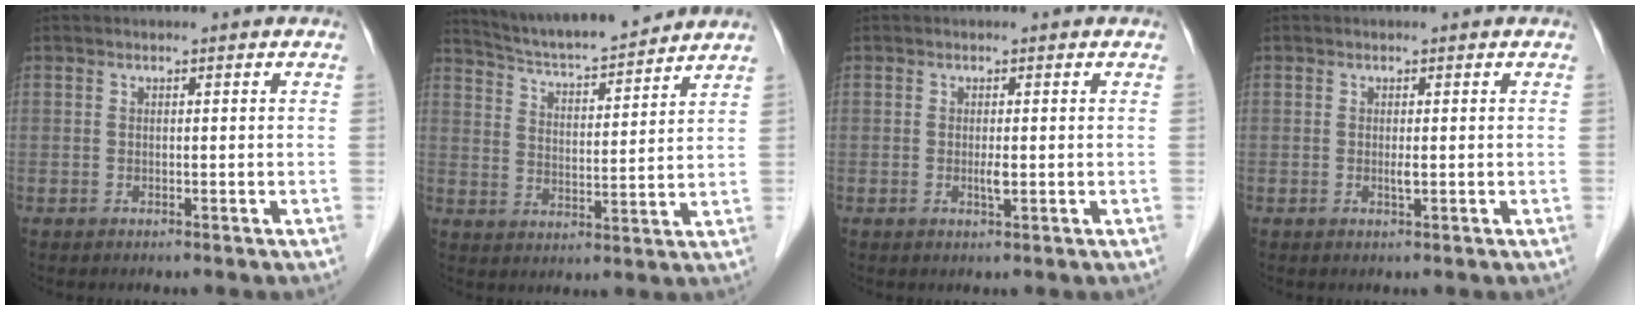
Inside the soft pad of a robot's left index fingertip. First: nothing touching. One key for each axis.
{"total": 14.1, "fx": 13.2, "fy": 0.8, "fz": 5.0, "tx": -0.088, "ty": 0.009, "tz": 0.207}
{"total": 1.3, "fx": 0.0, "fy": 0.1, "fz": 1.3, "tx": -0.025, "ty": -0.002, "tz": -0.001}
{"total": 0.8, "fx": 0.1, "fy": 0.1, "fz": 0.8, "tx": -0.020, "ty": -0.003, "tz": 0.000}